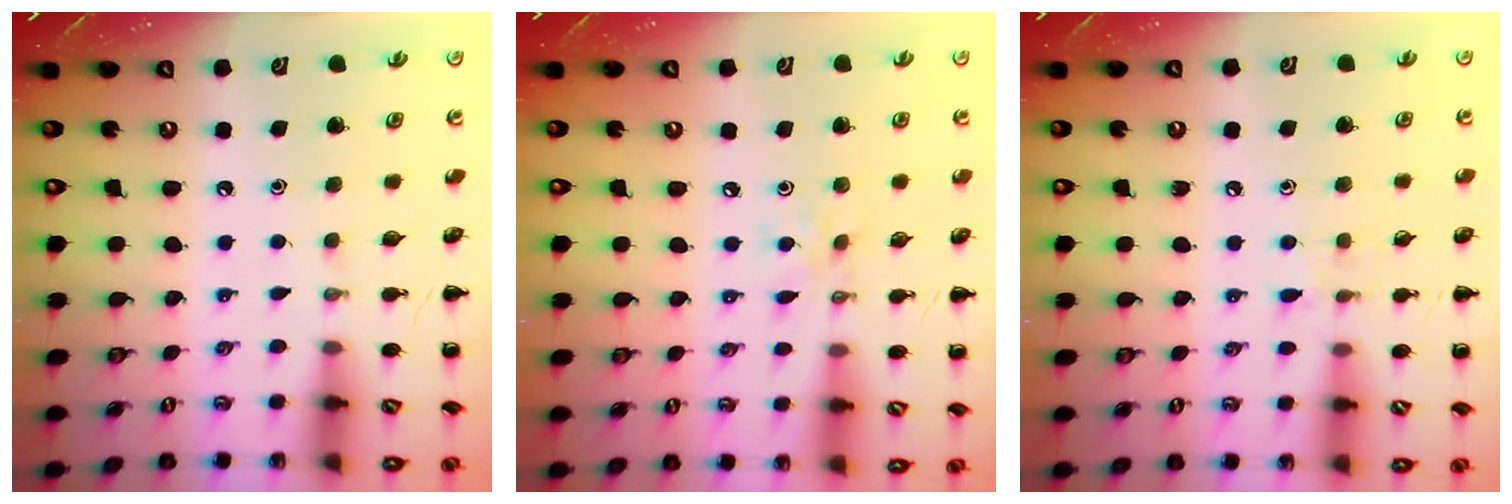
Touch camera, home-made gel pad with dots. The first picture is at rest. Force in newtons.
{"total": 3.0, "press": 2.8, "slide": 1.0}
{"total": 5.6, "press": 5.2, "slide": 2.1}